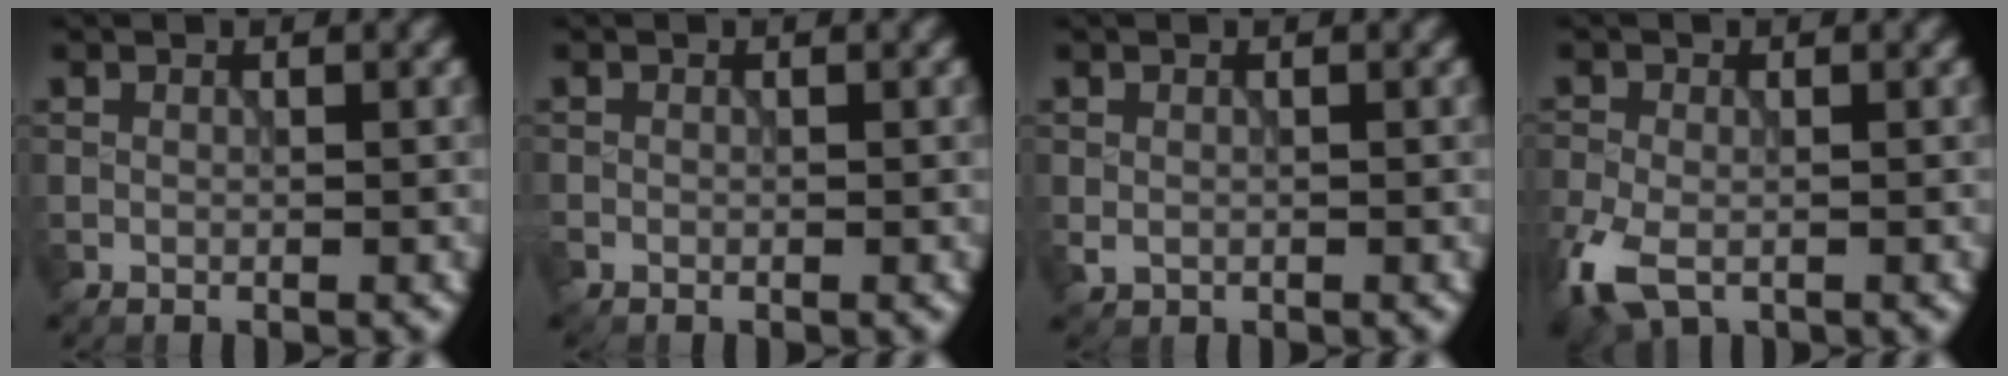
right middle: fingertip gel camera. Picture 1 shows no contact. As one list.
[{"total": 0.7, "force": [-0.6, 0.4, 0.2], "torque": [-0.006, -0.004, -0.013]}, {"total": 0.9, "force": [-0.2, 0.8, 0.5], "torque": [-0.011, -0.005, -0.003]}, {"total": 5.0, "force": [-2.6, 2.8, 3.3], "torque": [-0.084, -0.011, -0.056]}]